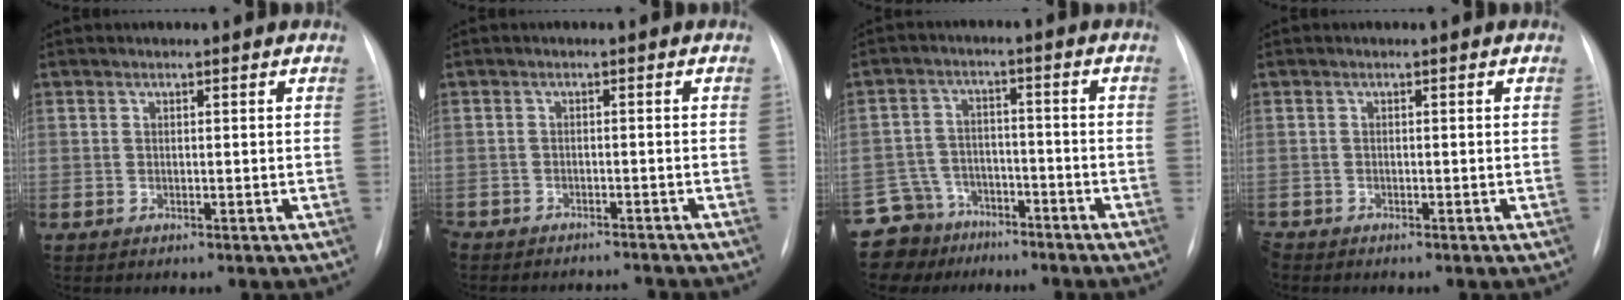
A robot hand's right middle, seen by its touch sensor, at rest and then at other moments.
{"total": 6.5, "force": [-6.4, 1.1, 0.9], "torque": [-0.008, -0.001, -0.085]}
{"total": 9.1, "force": [-7.0, 5.8, -0.4], "torque": [-0.004, 0.034, -0.116]}
{"total": 1.1, "force": [-1.1, 0.1, 0.1], "torque": [-0.004, -0.004, -0.018]}